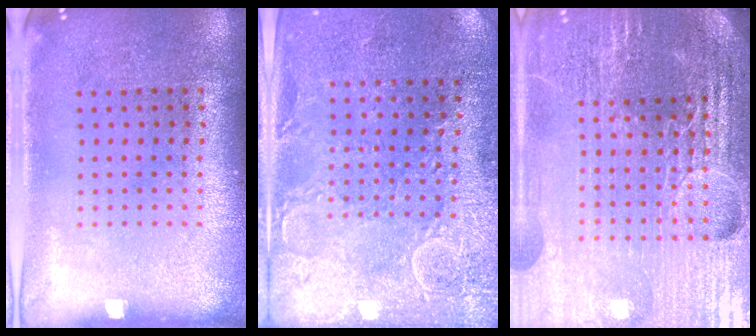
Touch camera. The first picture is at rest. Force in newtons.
{"total": 2.7, "press": 2.6, "slide": 0.8}
{"total": 6.0, "press": 5.3, "slide": 2.8}